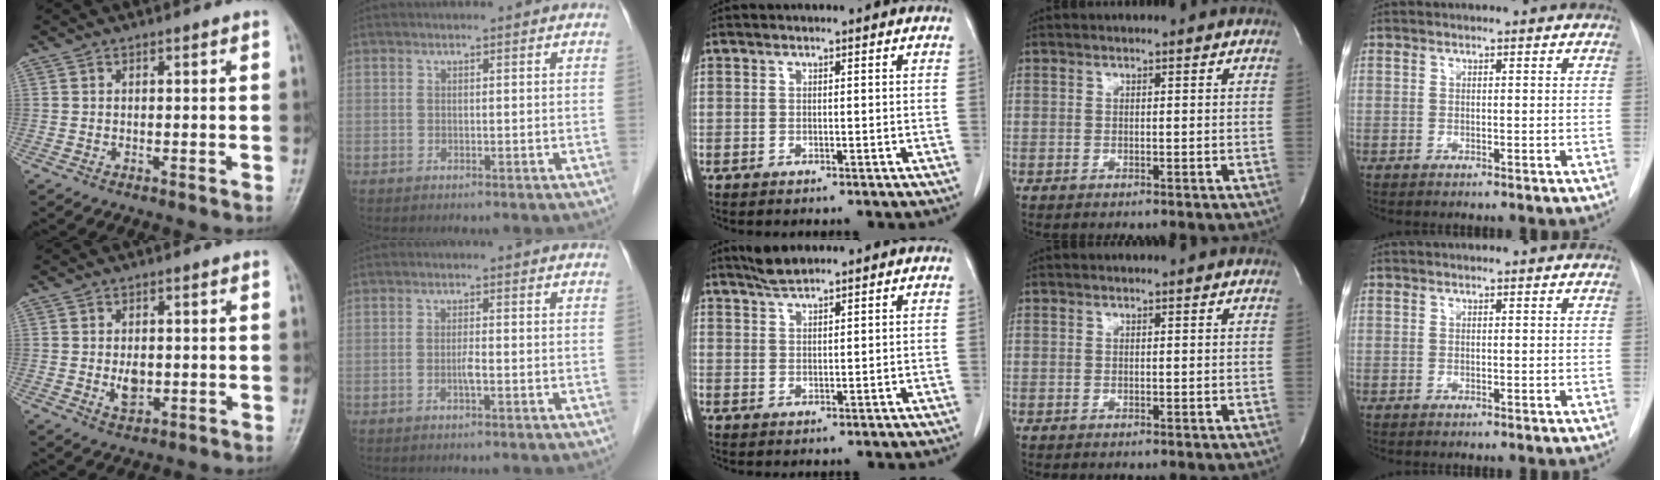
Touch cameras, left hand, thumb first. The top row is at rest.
{"thumb": {"total": 3.7, "force": [-0.3, 2.4, 2.8], "torque": [-0.040, -0.004, -0.002]}, "index": {"total": 1.5, "force": [-0.6, 0.1, 1.4], "torque": [-0.029, 0.000, -0.011]}, "middle": {"total": 3.1, "force": [2.8, 0.2, 1.3], "torque": [-0.030, 0.004, 0.055]}}